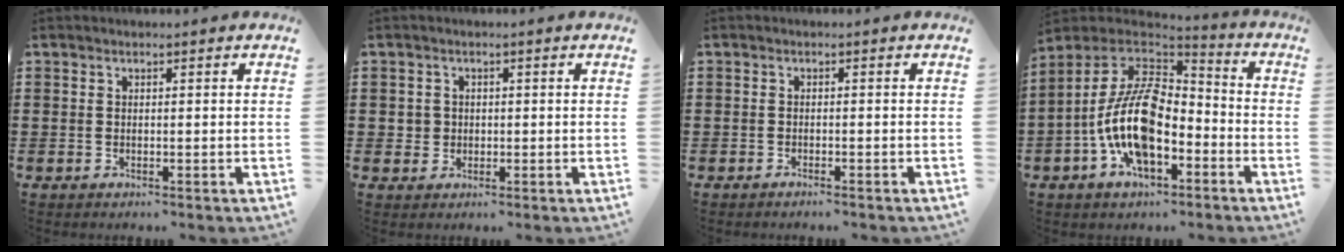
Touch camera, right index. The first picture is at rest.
{"total": 1.9, "force": [0.0, 1.8, 0.3], "torque": [-0.012, 0.009, -0.003]}
{"total": 0.9, "force": [-0.9, -0.1, 0.2], "torque": [-0.005, -0.003, -0.018]}
{"total": 14.3, "force": [-3.3, 7.3, 11.9], "torque": [-0.281, -0.009, -0.073]}